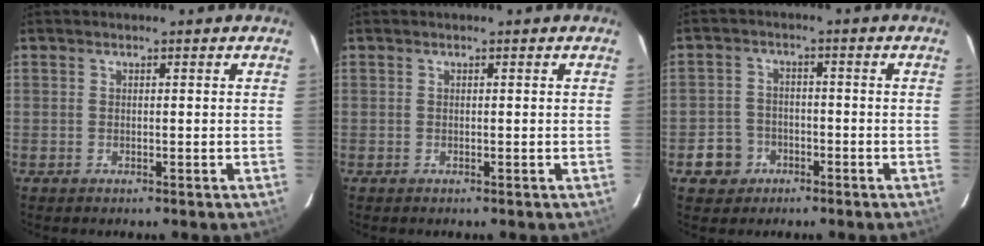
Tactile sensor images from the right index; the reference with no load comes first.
{"total": 0.0}
{"total": 5.5, "force": [-2.7, 4.8, 0.7], "torque": [-0.026, 0.018, -0.042]}